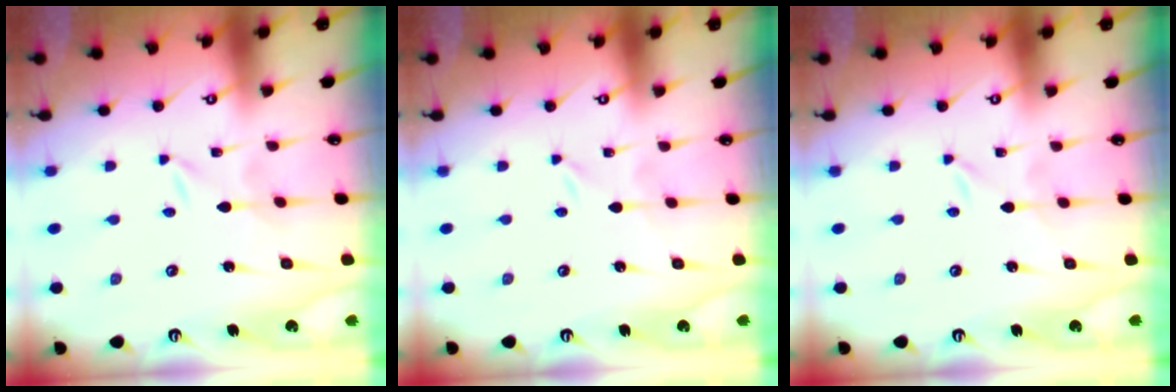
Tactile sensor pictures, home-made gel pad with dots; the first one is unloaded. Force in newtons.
{"total": 0.0}
{"total": 0.0}